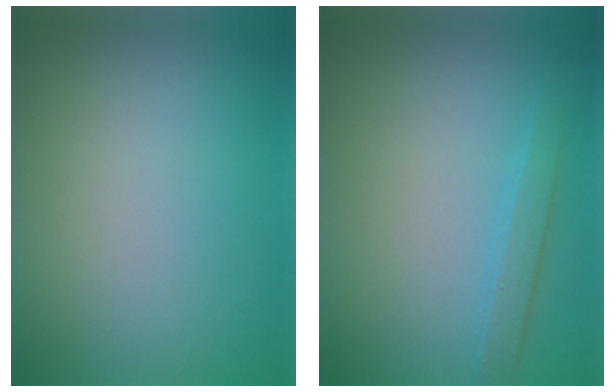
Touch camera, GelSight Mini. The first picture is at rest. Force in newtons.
{"total": 1.7, "press": 1.7, "slide": 0.1}